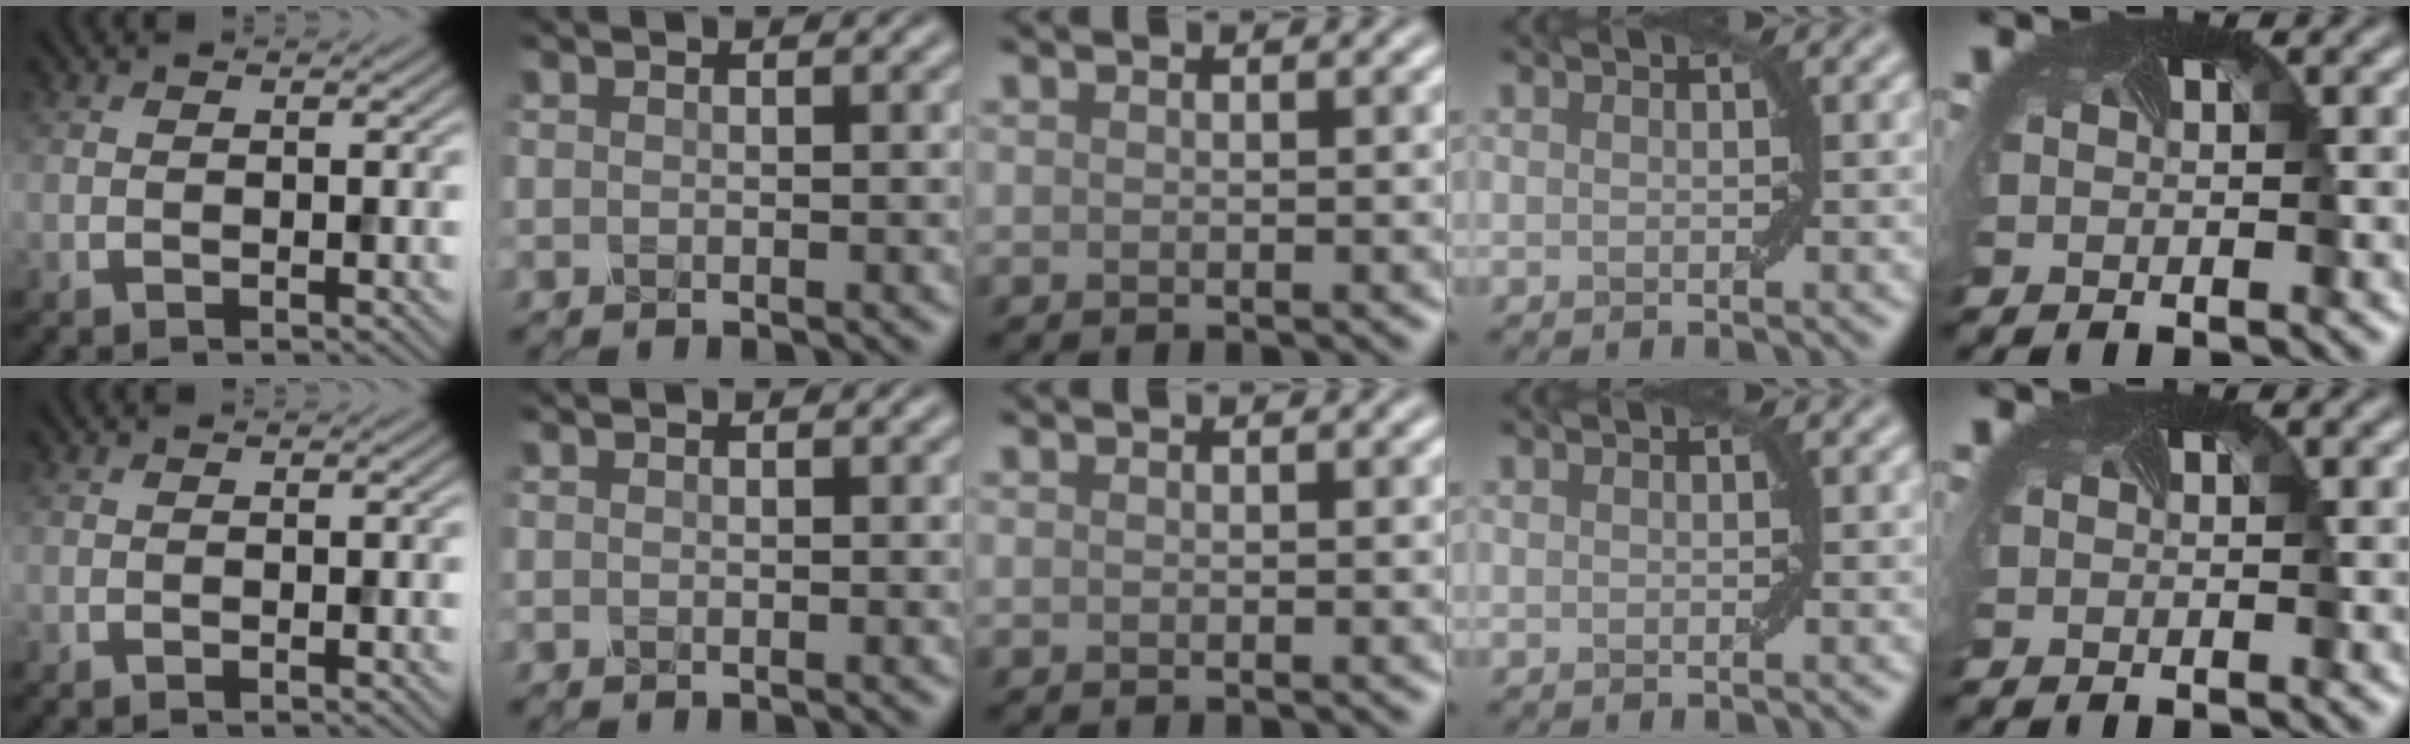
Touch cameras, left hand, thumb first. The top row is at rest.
{}